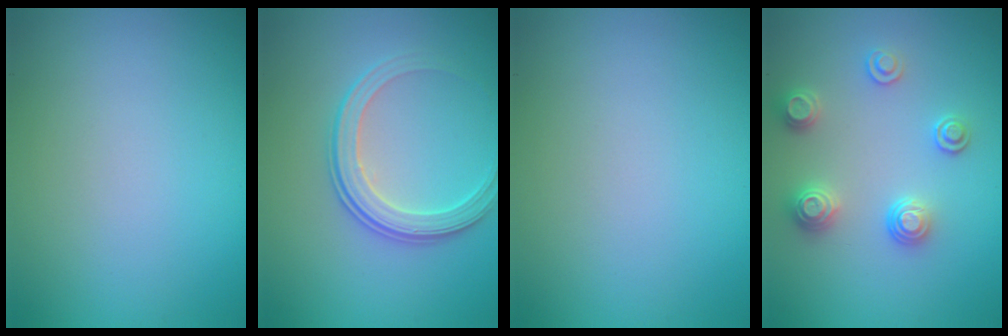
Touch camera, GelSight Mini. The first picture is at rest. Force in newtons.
{"total": 3.2, "press": 2.8, "slide": 1.6}
{"total": 0.0}
{"total": 2.7, "press": 2.6, "slide": 0.3}